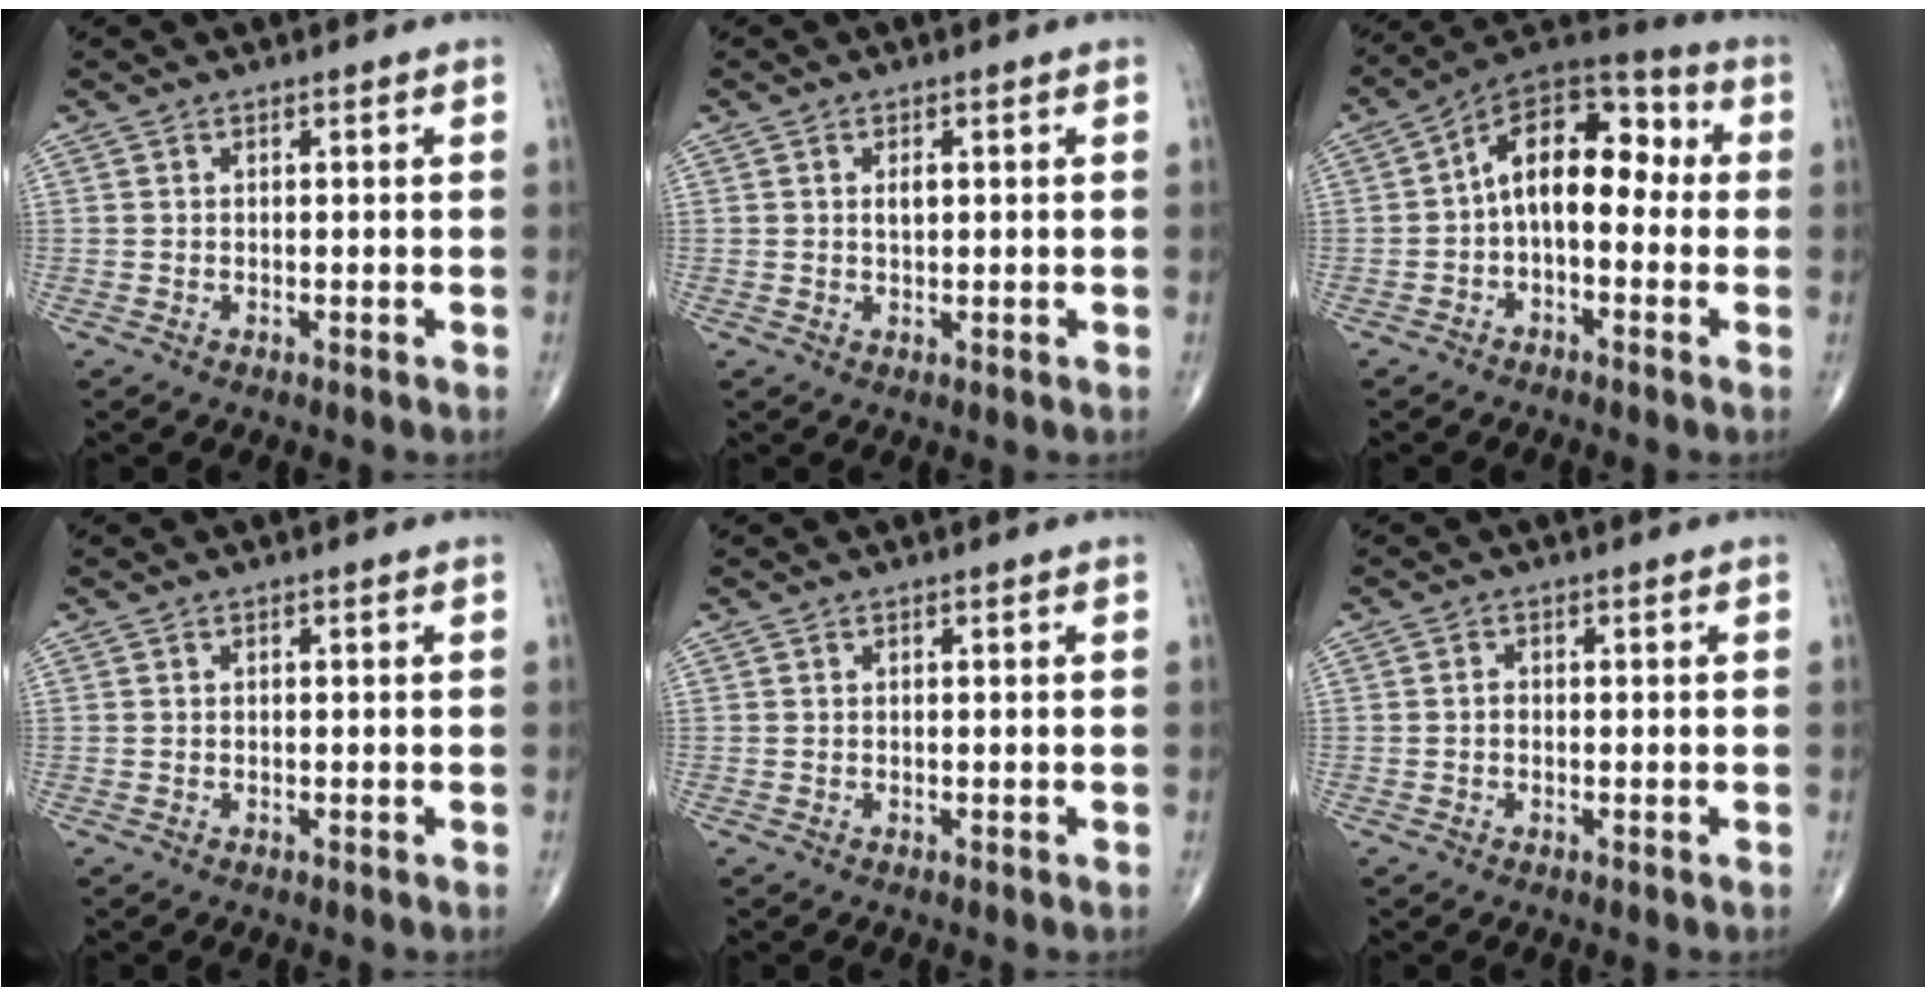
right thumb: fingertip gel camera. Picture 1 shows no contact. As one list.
[{"total": 1.6, "force": [0.4, 0.8, 1.4], "torque": [-0.020, -0.001, 0.005]}, {"total": 13.8, "force": [0.0, 8.0, 11.2], "torque": [-0.137, 0.053, -0.018]}, {"total": 0.0}, {"total": 0.0}, {"total": 0.9, "force": [-0.2, 0.6, 0.6], "torque": [-0.004, 0.002, -0.006]}]